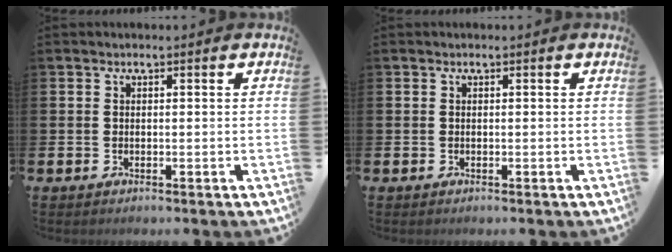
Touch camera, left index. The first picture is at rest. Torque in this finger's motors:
{"motor_torque": [-0.02, 0.01, 0.02, -0.01]}